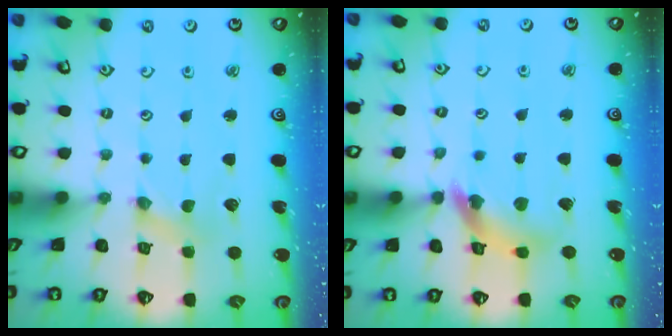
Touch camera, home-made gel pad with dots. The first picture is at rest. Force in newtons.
{"total": 11.5, "press": 11.4, "slide": 1.1}